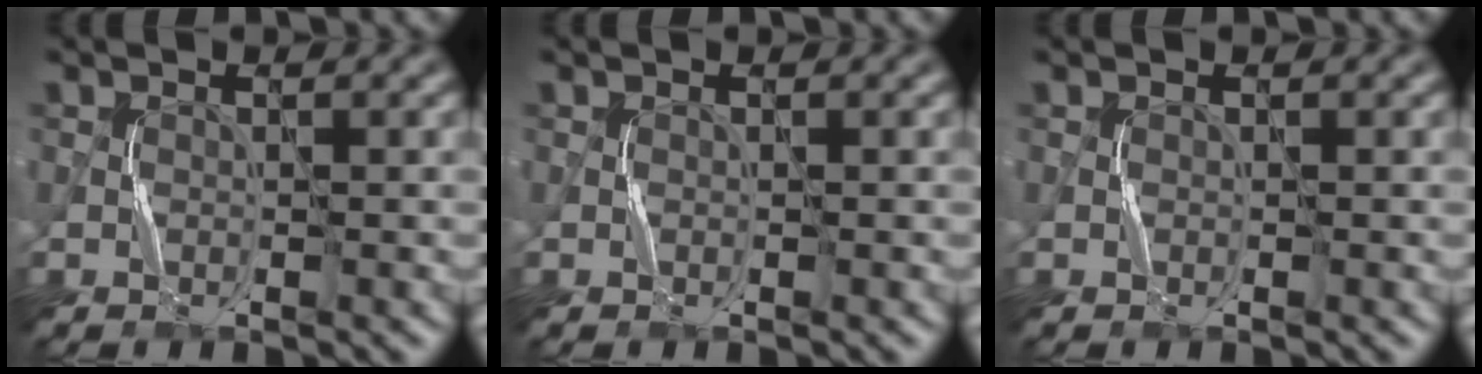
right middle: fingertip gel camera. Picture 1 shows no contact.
{"total": 0.0}
{"total": 0.0}